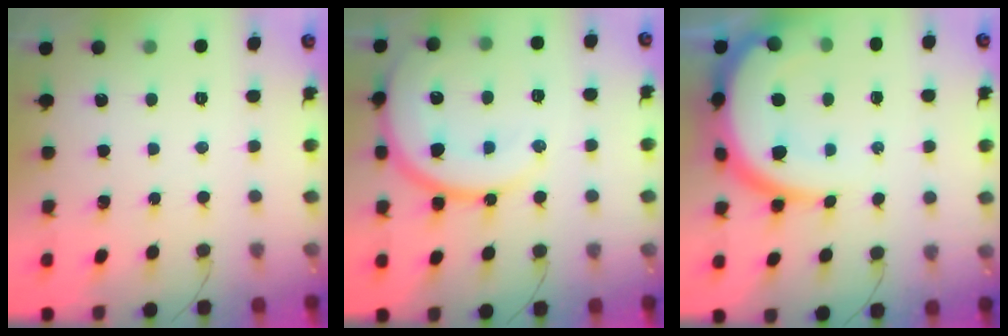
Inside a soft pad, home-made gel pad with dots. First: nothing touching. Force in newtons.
{"total": 17.1, "press": 17.0, "slide": 1.9}
{"total": 16.6, "press": 16.6, "slide": 1.3}